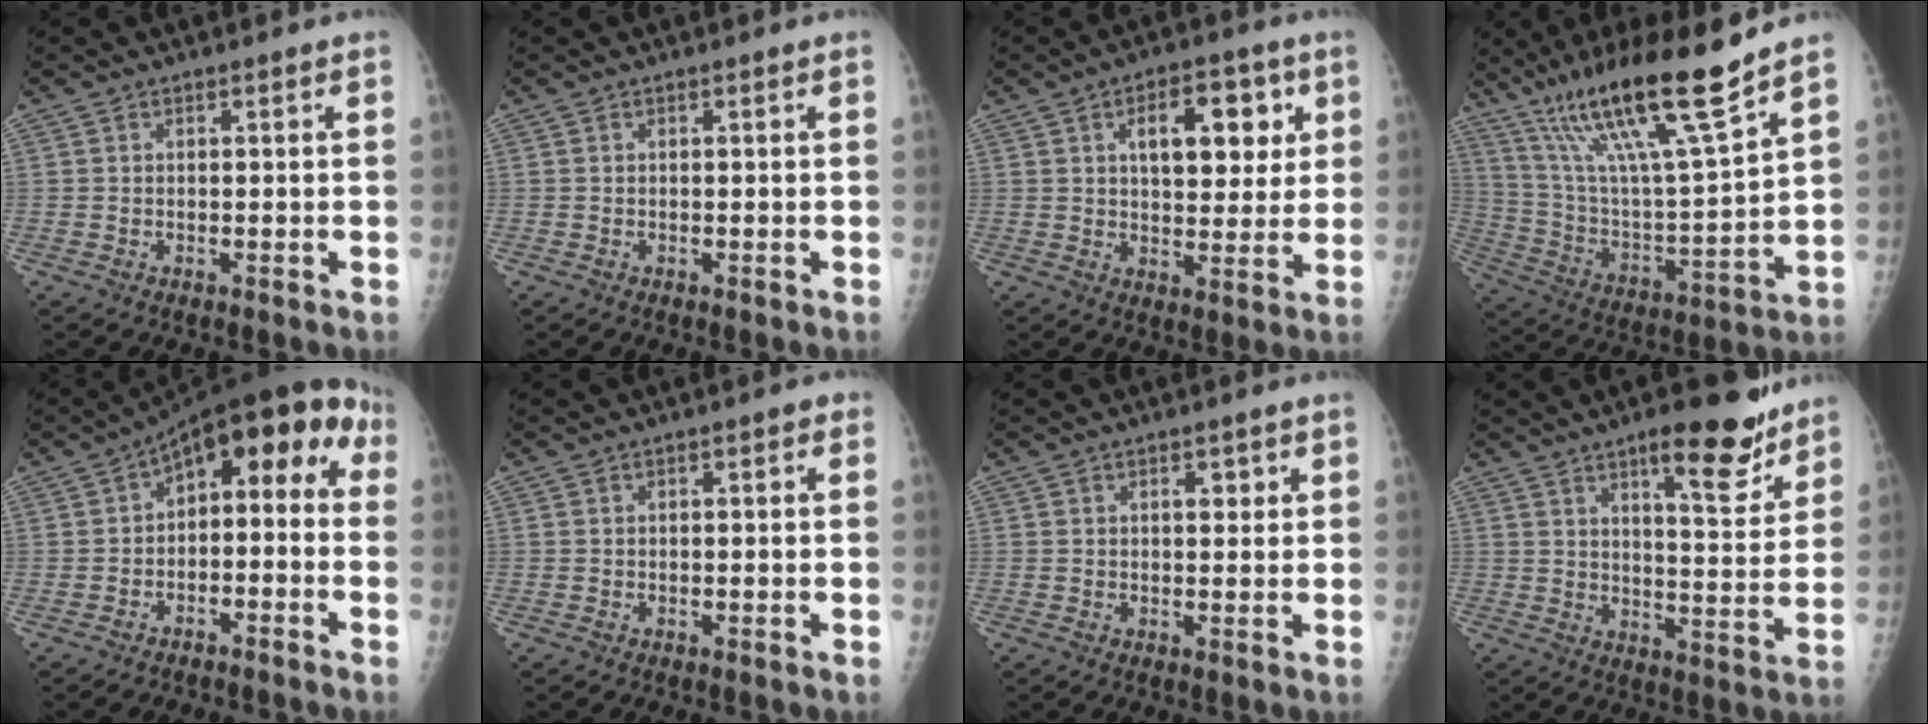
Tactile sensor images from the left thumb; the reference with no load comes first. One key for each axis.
{"total": 0.0}
{"total": 11.8, "fx": 4.2, "fy": 6.2, "fz": 9.1, "tx": -0.086, "ty": -0.005, "tz": 0.061}
{"total": 21.1, "fx": 14.6, "fy": 1.8, "fz": 15.1, "tx": -0.251, "ty": -0.066, "tz": 0.267}
{"total": 11.3, "fx": -1.0, "fy": 6.6, "fz": 9.1, "tx": -0.080, "ty": 0.060, "tz": -0.024}
{"total": 1.4, "fx": 0.3, "fy": 0.7, "fz": 1.2, "tx": -0.011, "ty": 0.011, "tz": -0.001}
{"total": 2.1, "fx": 1.0, "fy": 1.1, "fz": 1.5, "tx": -0.007, "ty": -0.001, "tz": 0.012}
{"total": 13.0, "fx": 8.7, "fy": 3.8, "fz": 8.9, "tx": -0.094, "ty": -0.056, "tz": 0.125}